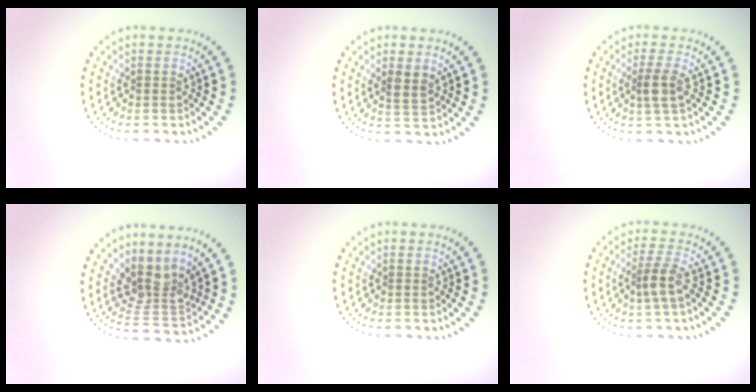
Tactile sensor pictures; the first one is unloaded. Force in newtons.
{"total": 2.0, "press": 1.8, "slide": 0.8}
{"total": 2.0, "press": 1.7, "slide": 1.1}
{"total": 3.7, "press": 2.8, "slide": 2.4}
{"total": 0.0}
{"total": 2.5, "press": 2.0, "slide": 1.6}